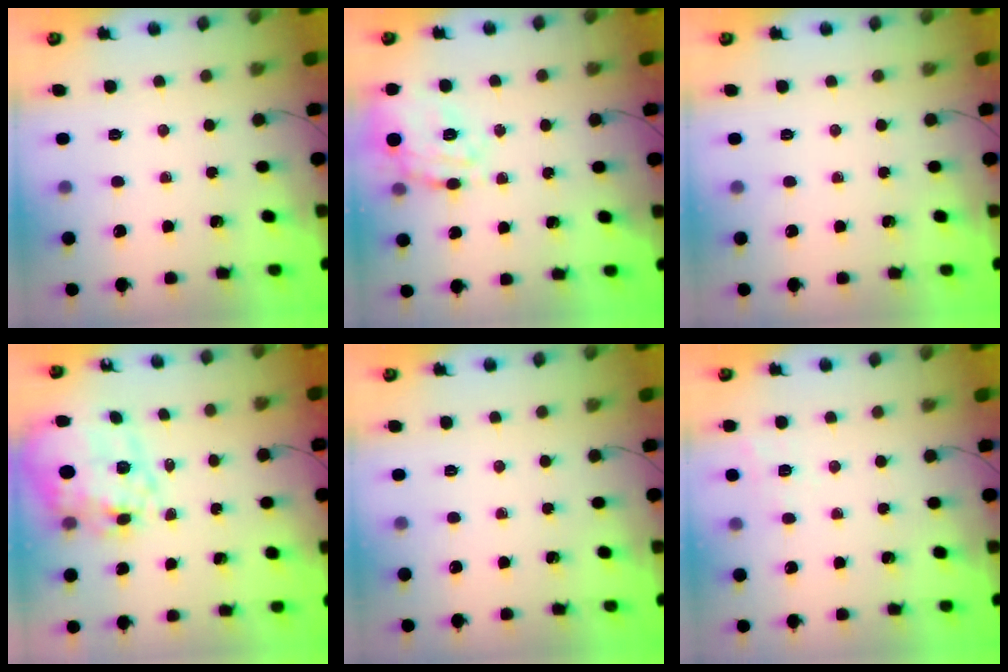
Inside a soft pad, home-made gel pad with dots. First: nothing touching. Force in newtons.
{"total": 17.9, "press": 17.8, "slide": 0.5}
{"total": 0.0}
{"total": 14.9, "press": 14.6, "slide": 2.9}
{"total": 0.0}
{"total": 8.3, "press": 8.1, "slide": 1.8}